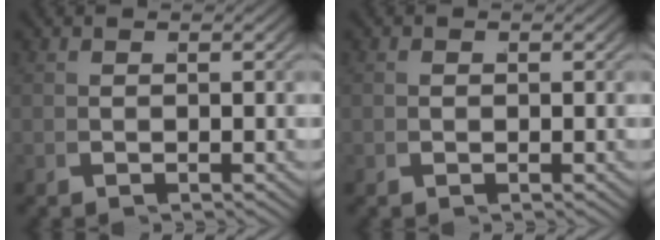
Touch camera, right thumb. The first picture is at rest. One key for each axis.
{"total": 0.6, "fx": 0.0, "fy": 0.5, "fz": 0.2, "tx": -0.005, "ty": -0.001, "tz": 0.000}